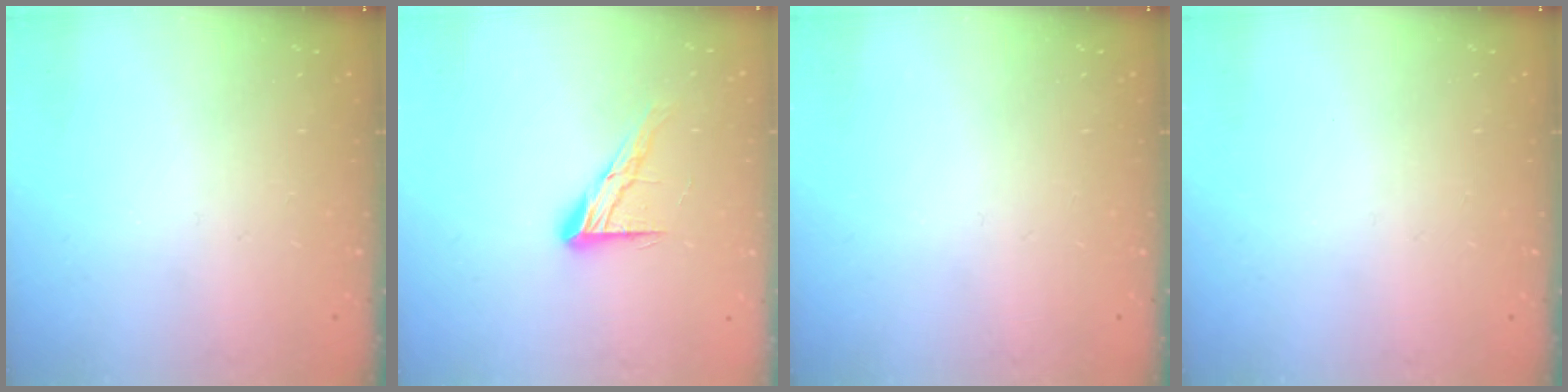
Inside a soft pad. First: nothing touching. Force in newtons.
{"total": 10.6, "press": 10.6, "slide": 0.8}
{"total": 0.0}
{"total": 0.0}